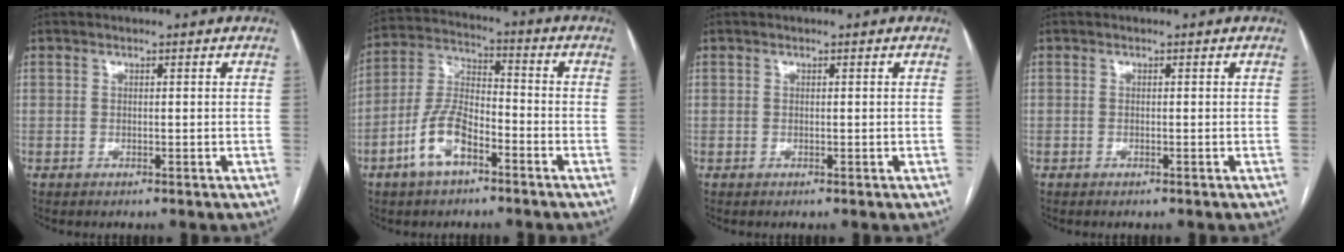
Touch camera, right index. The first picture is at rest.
{"total": 9.8, "force": [-5.0, 4.4, 7.2], "torque": [-0.161, 0.015, -0.096]}
{"total": 0.0}
{"total": 0.0}